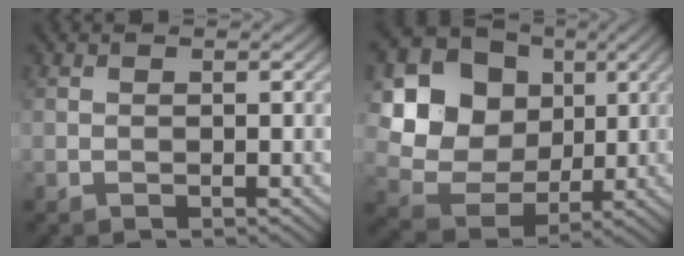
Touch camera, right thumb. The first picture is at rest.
{"total": 15.2, "force": [4.1, 12.6, 7.4], "torque": [-0.228, 0.043, 0.089]}